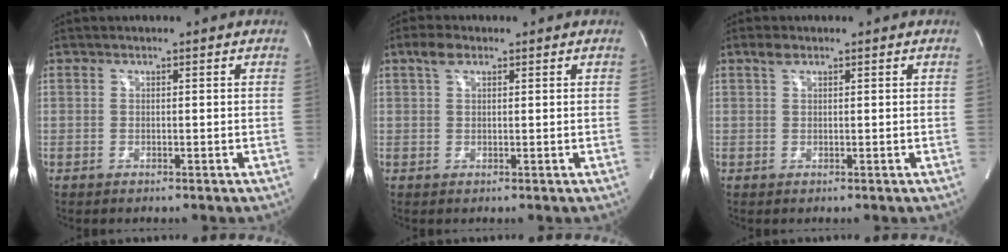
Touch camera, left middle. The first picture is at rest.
{"total": 2.6, "force": [1.5, 1.2, 1.7], "torque": [-0.040, 0.015, 0.033]}
{"total": 1.3, "force": [0.8, 0.5, 0.8], "torque": [-0.019, 0.012, 0.017]}